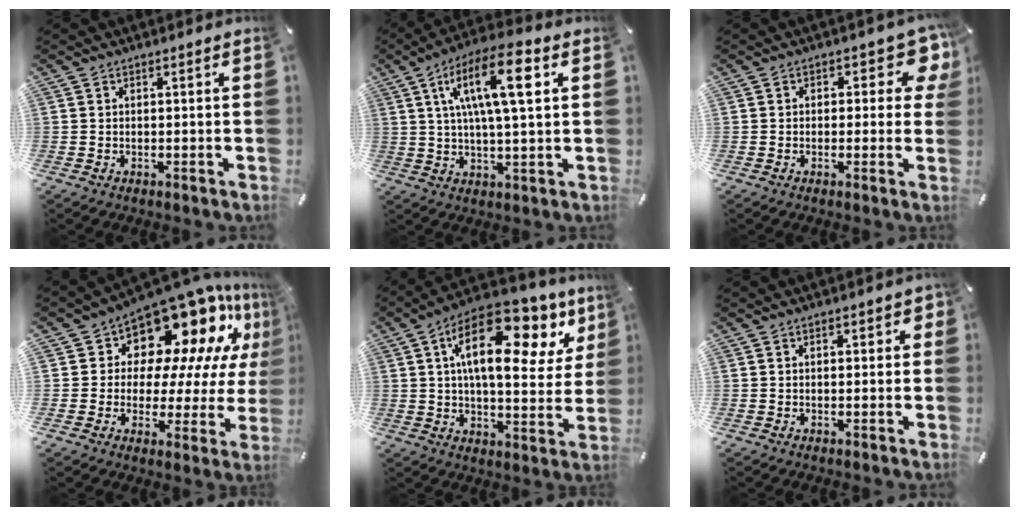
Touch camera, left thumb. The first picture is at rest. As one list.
[{"total": 14.2, "force": [4.7, 3.7, 12.9], "torque": [-0.238, 0.004, 0.074]}, {"total": 6.7, "force": [2.1, 3.8, 5.1], "torque": [-0.051, -0.008, 0.030]}, {"total": 16.3, "force": [12.0, 8.2, 7.5], "torque": [-0.110, -0.112, 0.202]}, {"total": 21.4, "force": [9.2, 9.7, 16.6], "torque": [-0.271, -0.042, 0.145]}, {"total": 1.7, "force": [0.0, 1.1, 1.4], "torque": [-0.018, 0.004, -0.003]}]